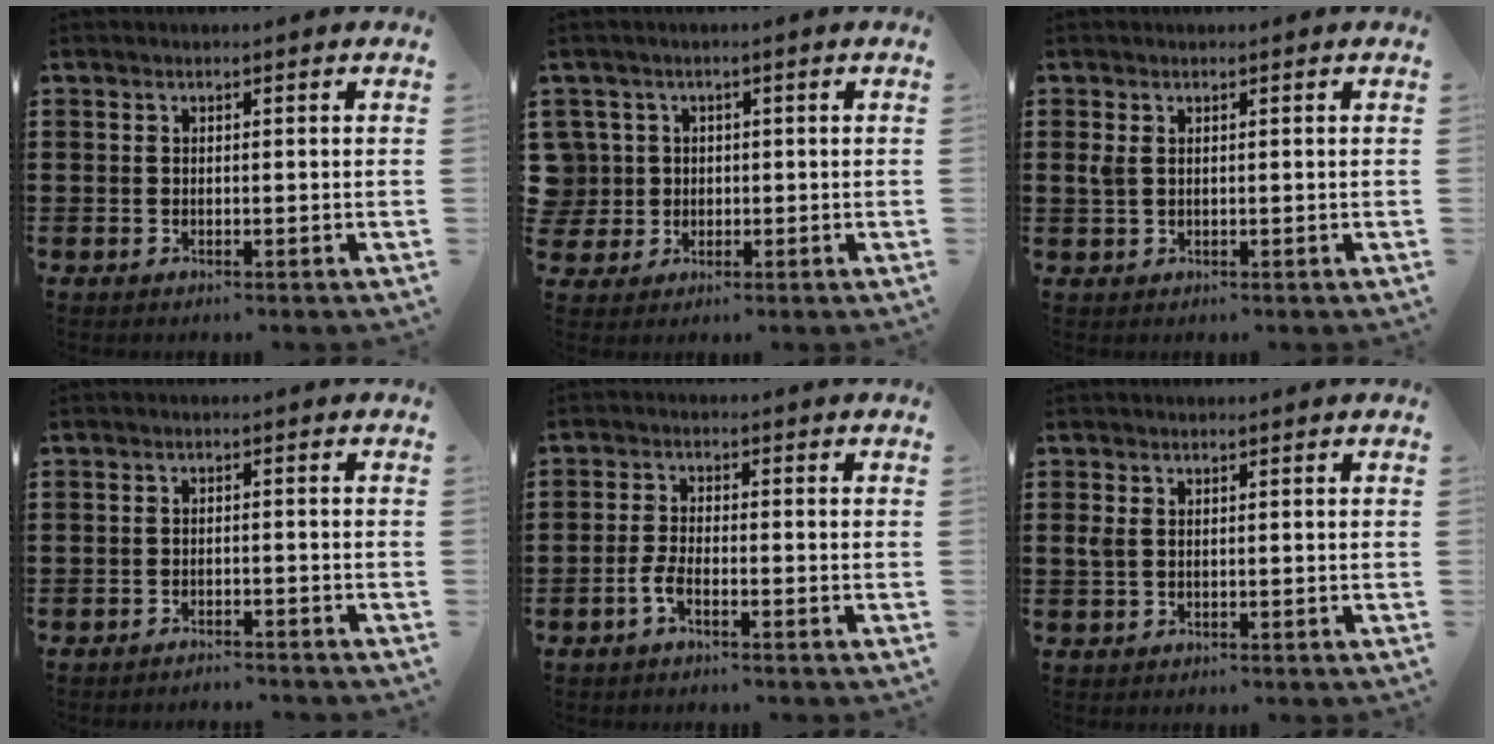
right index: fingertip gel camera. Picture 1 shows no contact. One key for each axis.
{"total": 3.9, "fx": 0.2, "fy": 3.9, "fz": 0.4, "tx": -0.034, "ty": 0.010, "tz": 0.001}
{"total": 1.7, "fx": 0.6, "fy": 1.0, "fz": 1.3, "tx": -0.037, "ty": 0.002, "tz": 0.008}
{"total": 1.9, "fx": -1.8, "fy": 0.1, "fz": -0.2, "tx": -0.003, "ty": 0.003, "tz": -0.040}
{"total": 2.7, "fx": -1.4, "fy": 0.8, "fz": 2.2, "tx": -0.052, "ty": -0.003, "tz": -0.030}
{"total": 1.5, "fx": 0.4, "fy": 0.8, "fz": 1.1, "tx": -0.034, "ty": 0.003, "tz": 0.004}